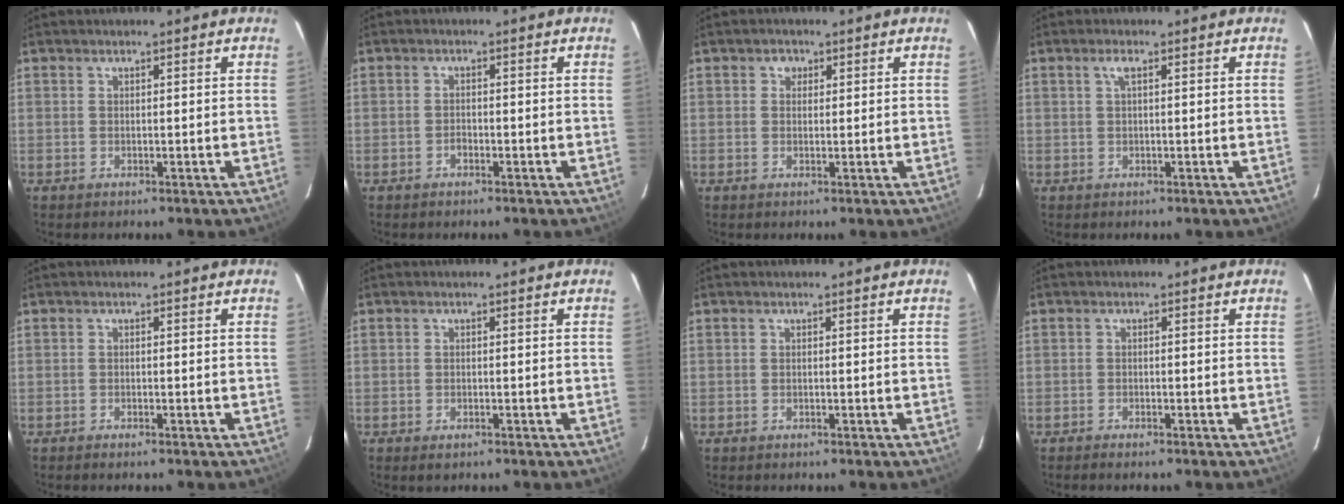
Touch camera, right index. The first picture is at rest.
{"total": 0.9, "force": [-0.7, 0.6, 0.3], "torque": [-0.007, 0.001, -0.011]}
{"total": 1.6, "force": [0.5, 1.5, 0.3], "torque": [-0.003, 0.007, 0.006]}
{"total": 1.3, "force": [0.5, 0.1, 1.2], "torque": [-0.024, 0.004, 0.010]}
{"total": 0.6, "force": [-0.6, 0.1, 0.2], "torque": [-0.005, -0.002, -0.010]}
{"total": 1.0, "force": [-0.6, 0.6, 0.6], "torque": [-0.010, -0.004, -0.010]}
{"total": 0.0}
{"total": 1.3, "force": [-1.2, 0.1, 0.6], "torque": [-0.018, -0.003, -0.021]}